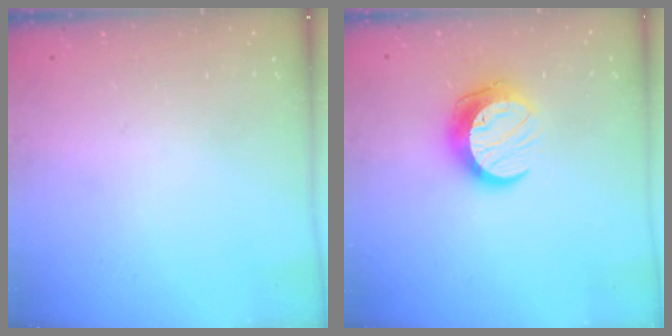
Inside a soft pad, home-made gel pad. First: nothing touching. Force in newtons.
{"total": 11.3, "press": 11.3, "slide": 0.3}